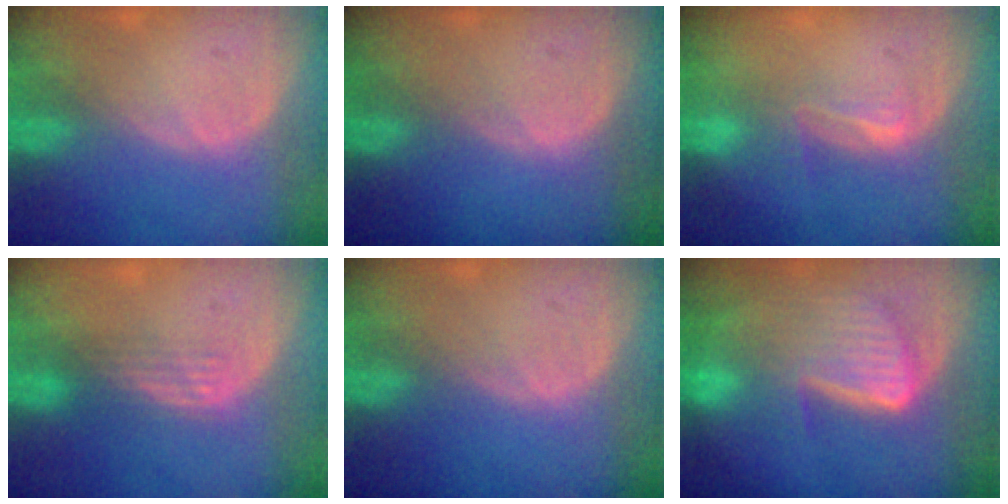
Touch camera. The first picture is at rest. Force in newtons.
{"total": 0.0}
{"total": 2.7, "press": 2.3, "slide": 1.5}
{"total": 2.9, "press": 2.6, "slide": 1.3}
{"total": 0.0}
{"total": 9.2, "press": 8.1, "slide": 4.3}